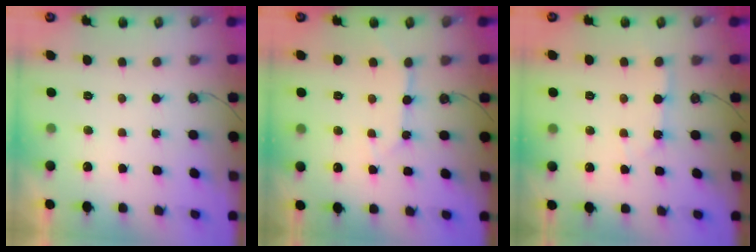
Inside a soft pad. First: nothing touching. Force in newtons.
{"total": 4.7, "press": 4.7, "slide": 0.4}
{"total": 3.0, "press": 3.0, "slide": 0.4}